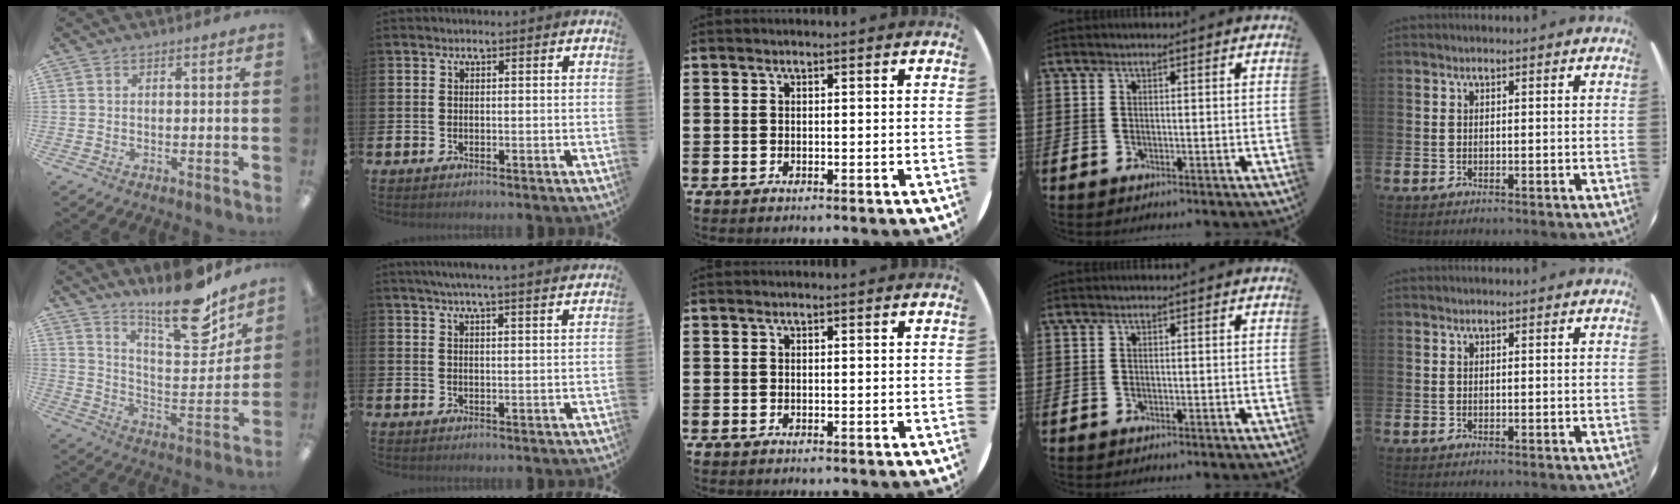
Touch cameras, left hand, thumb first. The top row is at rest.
{"thumb": {"total": 18.2, "force": [14.9, 4.4, 9.5], "torque": [-0.147, -0.109, 0.248]}, "index": {"total": 4.6, "force": [4.3, -0.8, 1.3], "torque": [-0.031, -0.019, 0.076]}}